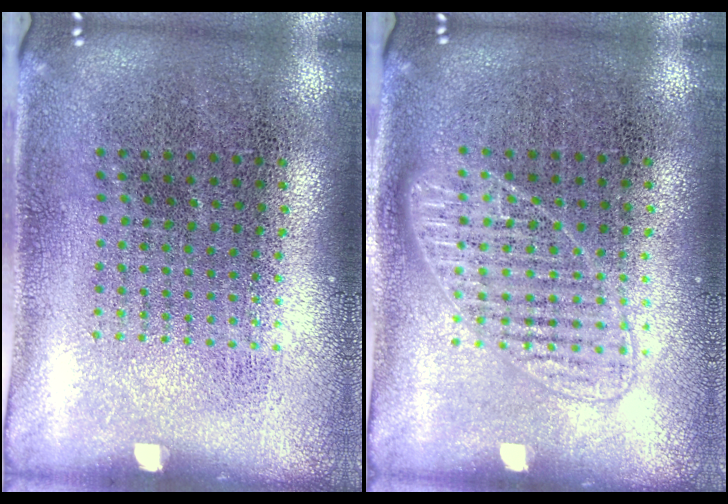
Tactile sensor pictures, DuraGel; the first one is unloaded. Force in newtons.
{"total": 2.3, "press": 2.2, "slide": 0.3}